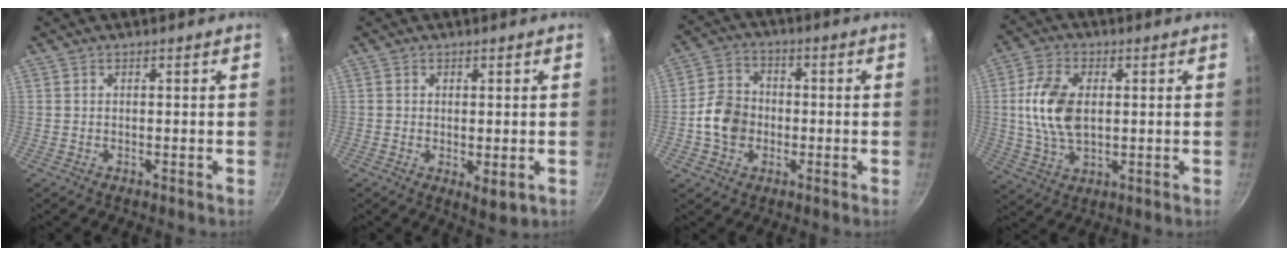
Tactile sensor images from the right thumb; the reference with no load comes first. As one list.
[{"total": 3.6, "force": [-0.4, 1.8, 3.1], "torque": [-0.048, -0.015, -0.004]}, {"total": 8.4, "force": [-1.6, 7.0, 4.5], "torque": [-0.054, 0.021, -0.040]}, {"total": 11.3, "force": [1.1, 6.9, 8.9], "torque": [-0.165, 0.004, 0.020]}]